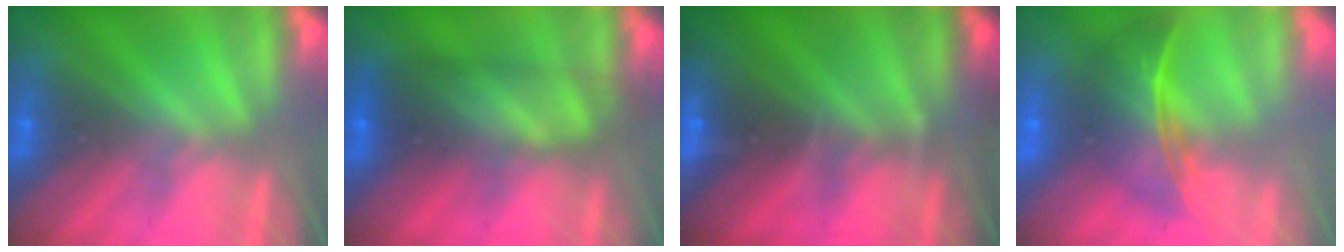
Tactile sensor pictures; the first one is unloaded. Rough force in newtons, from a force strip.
{"total": 9.8}
{"total": 9.4}
{"total": 9.0}